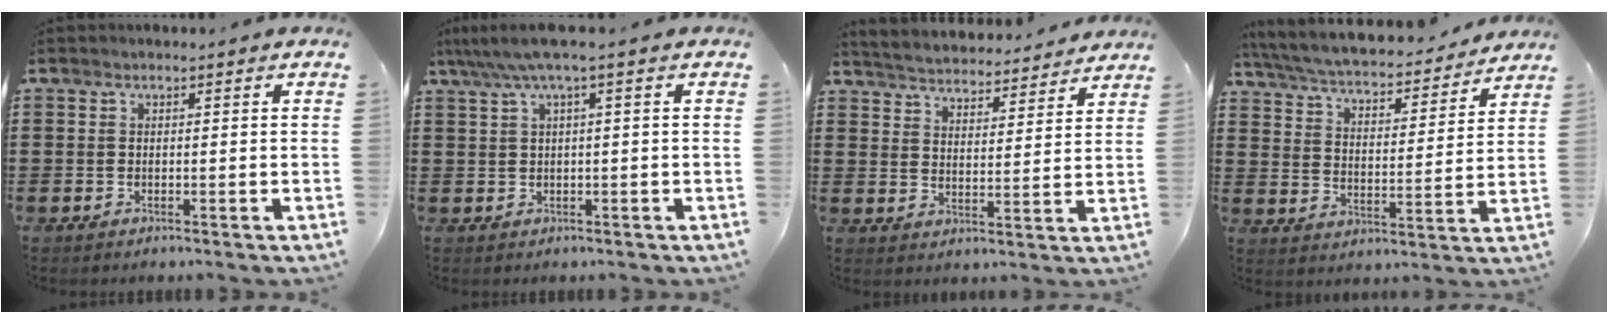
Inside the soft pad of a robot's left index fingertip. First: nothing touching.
{"total": 2.7, "force": [0.6, -0.1, 2.7], "torque": [-0.052, -0.002, 0.007]}
{"total": 4.2, "force": [4.2, -0.2, -0.3], "torque": [-0.018, -0.034, 0.069]}
{"total": 4.9, "force": [4.7, 0.1, 1.4], "torque": [-0.051, -0.036, 0.075]}